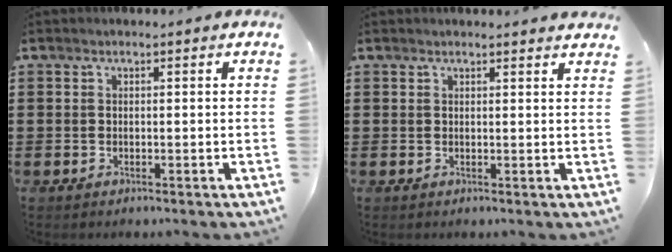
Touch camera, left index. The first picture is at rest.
{"total": 1.4, "force": [1.4, -0.1, 0.3], "torque": [-0.009, -0.002, 0.028]}